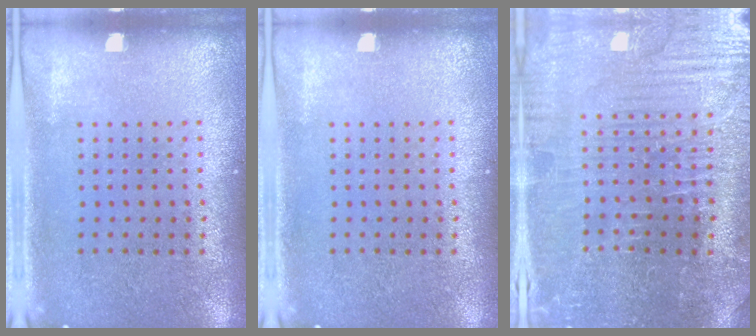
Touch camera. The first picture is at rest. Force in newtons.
{"total": 0.0}
{"total": 3.6, "press": 3.6, "slide": 0.4}